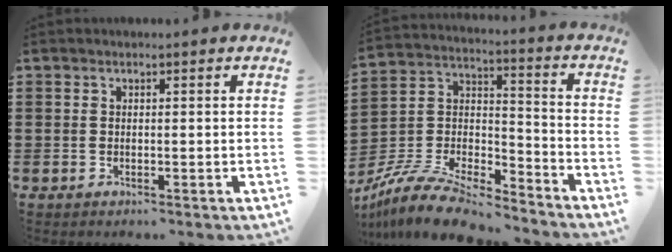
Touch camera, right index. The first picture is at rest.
{"total": 10.3, "force": [-9.2, 2.4, 3.9], "torque": [-0.085, 0.014, -0.186]}